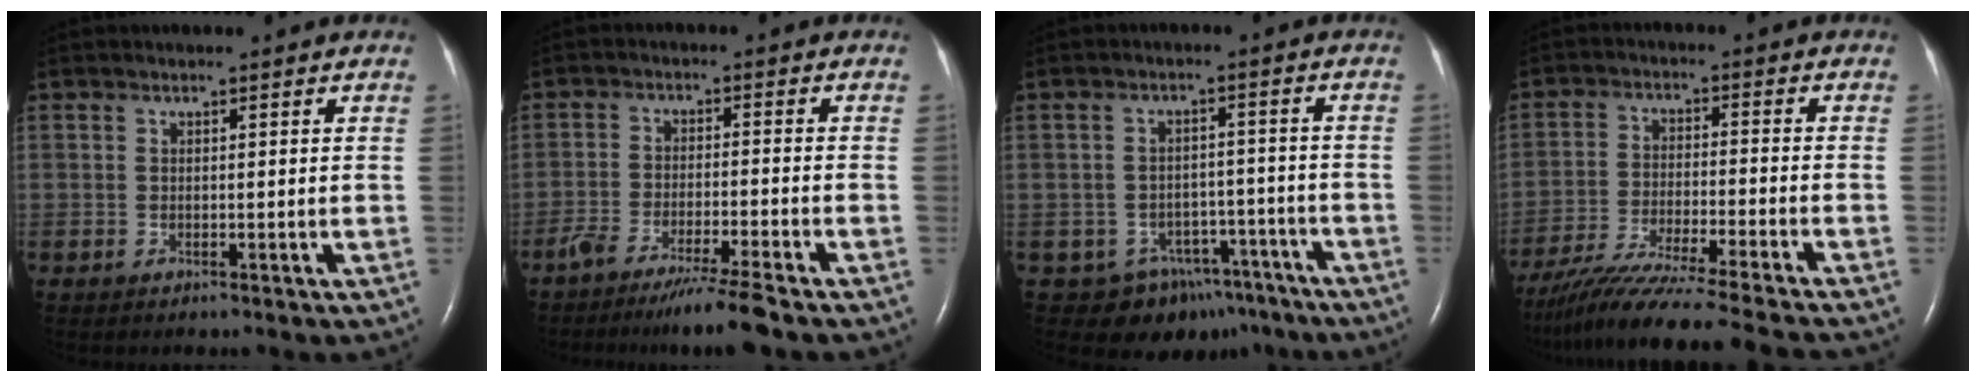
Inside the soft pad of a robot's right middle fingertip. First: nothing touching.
{"total": 7.7, "force": [-6.1, -0.8, 4.5], "torque": [-0.072, -0.022, -0.105]}
{"total": 9.1, "force": [-6.3, 6.5, 1.5], "torque": [-0.004, 0.030, -0.076]}
{"total": 19.1, "force": [-16.8, -1.4, 8.8], "torque": [-0.158, -0.055, -0.271]}